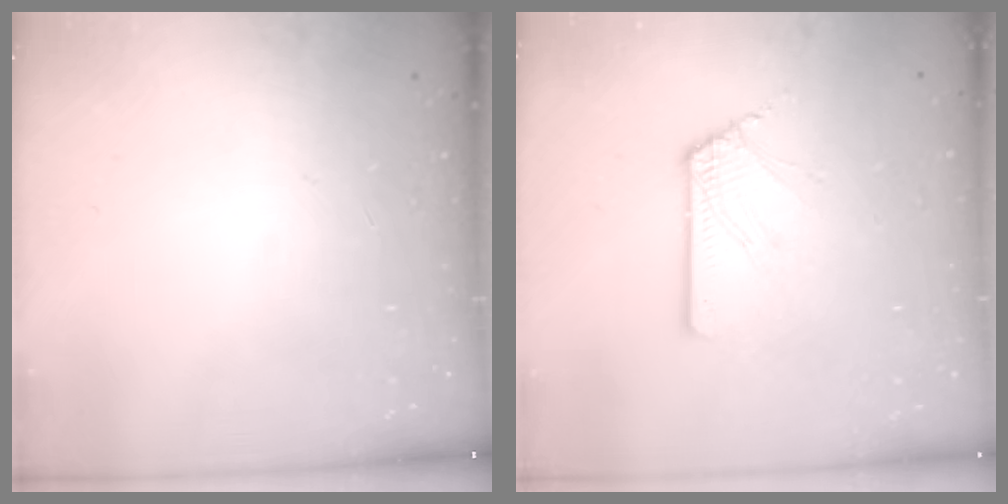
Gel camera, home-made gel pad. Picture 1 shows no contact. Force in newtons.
{"total": 2.5, "press": 2.5, "slide": 0.3}